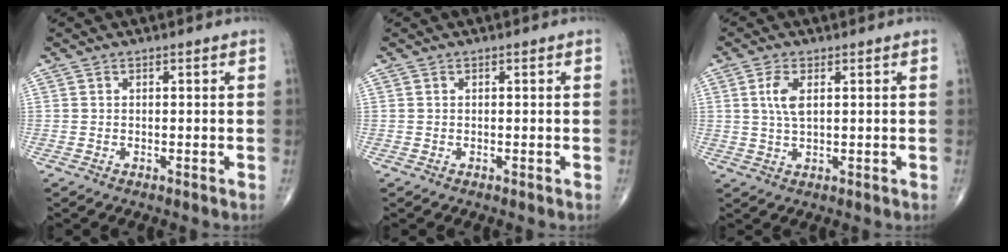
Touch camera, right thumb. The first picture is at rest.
{"total": 0.0}
{"total": 4.3, "force": [1.2, 1.8, 3.7], "torque": [-0.081, -0.001, 0.025]}